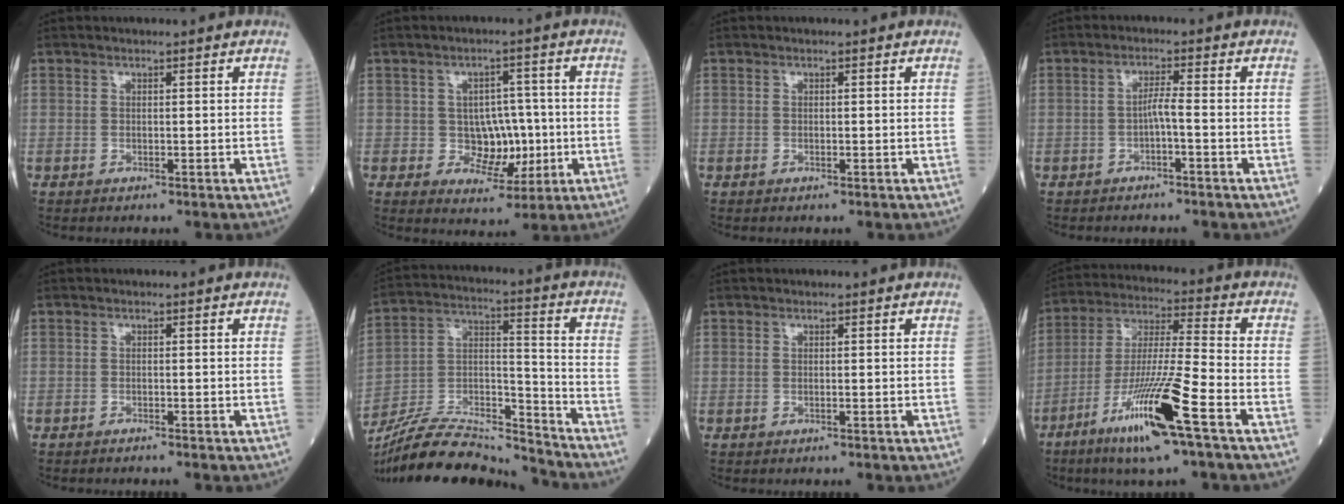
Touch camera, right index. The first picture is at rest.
{"total": 6.3, "force": [-0.5, 4.8, 4.0], "torque": [-0.048, 0.012, 0.001]}
{"total": 0.0}
{"total": 2.2, "force": [-1.0, -0.1, 2.0], "torque": [-0.035, 0.003, -0.020]}
{"total": 1.1, "force": [-1.0, -0.1, 0.4], "torque": [-0.006, 0.001, -0.014]}
{"total": 19.1, "force": [-18.3, 2.0, 5.1], "torque": [-0.099, 0.024, -0.315]}
{"total": 0.0}
{"total": 15.1, "force": [-7.7, -0.1, 13.0], "torque": [-0.260, -0.025, -0.141]}